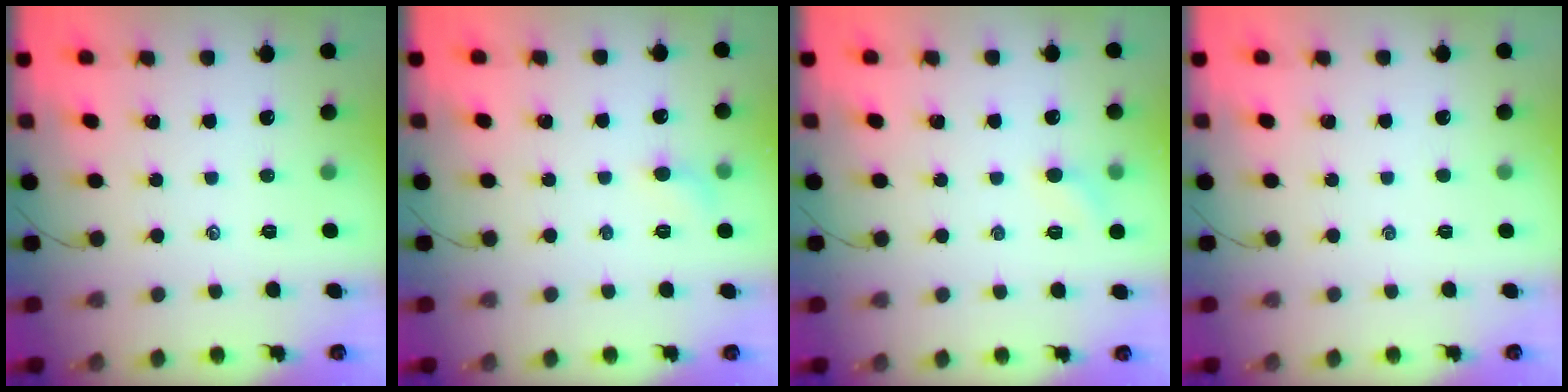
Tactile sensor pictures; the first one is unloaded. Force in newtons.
{"total": 4.0, "press": 3.8, "slide": 1.1}
{"total": 5.2, "press": 5.0, "slide": 1.5}
{"total": 0.0}